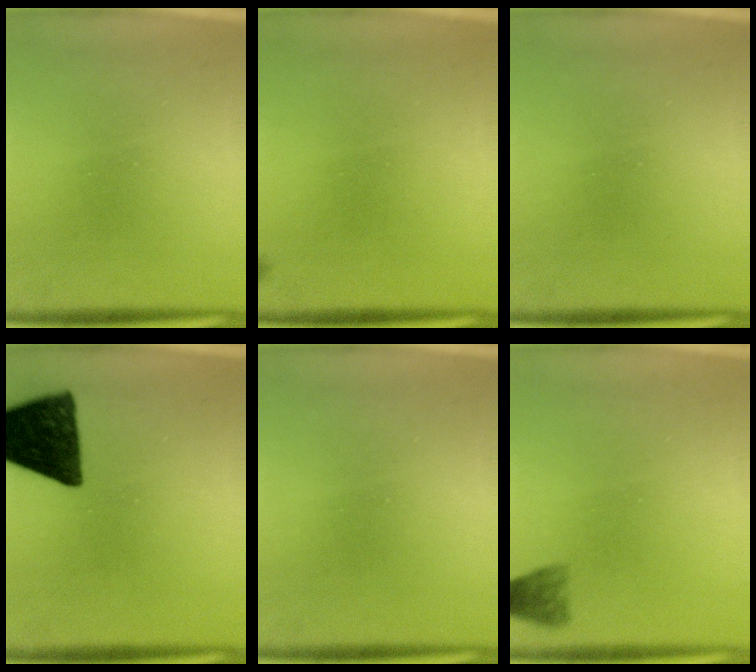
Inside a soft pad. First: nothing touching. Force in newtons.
{"total": 0.6}
{"total": 0.0}
{"total": 13.5}
{"total": 0.0}
{"total": 2.9}